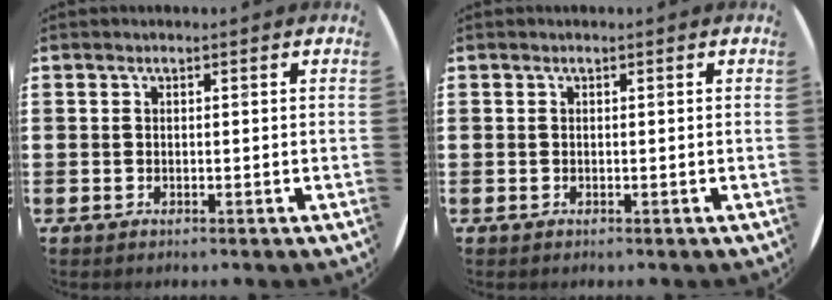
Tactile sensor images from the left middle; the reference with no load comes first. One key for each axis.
{"total": 0.0}